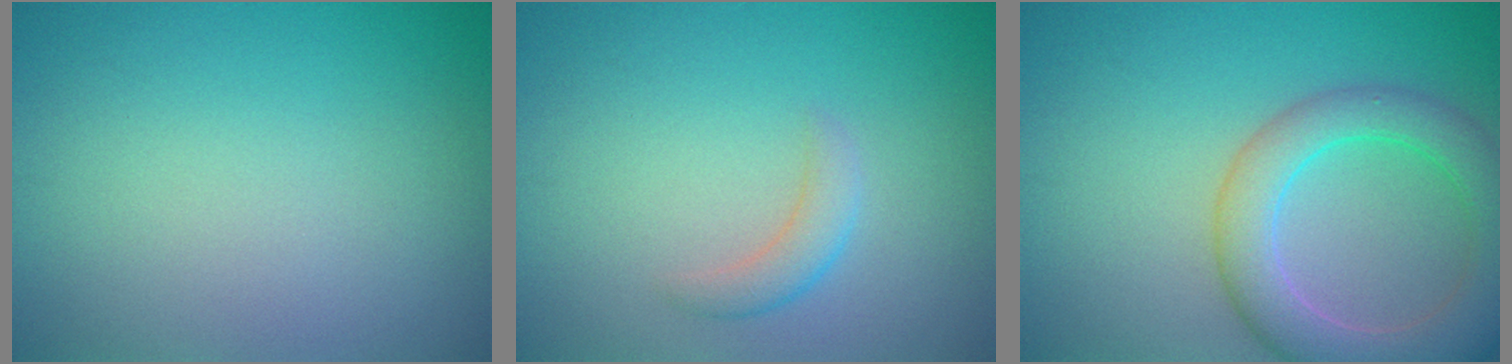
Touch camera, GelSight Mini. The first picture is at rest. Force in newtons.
{"total": 1.7, "press": 1.7, "slide": 0.1}
{"total": 6.5, "press": 6.5, "slide": 0.5}